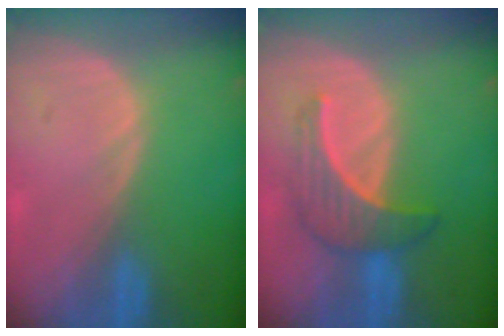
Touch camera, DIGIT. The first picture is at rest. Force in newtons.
{"total": 5.7, "press": 5.6, "slide": 0.9}